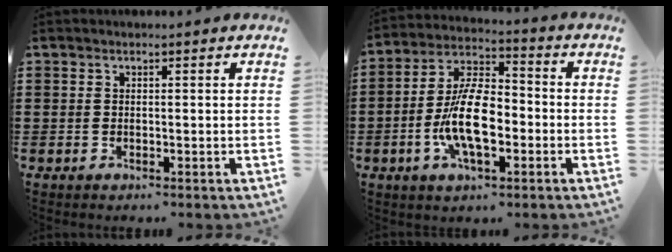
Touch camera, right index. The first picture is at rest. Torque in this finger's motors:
{"motor_torque": [2.14, 0.00, 1.05, 0.21]}